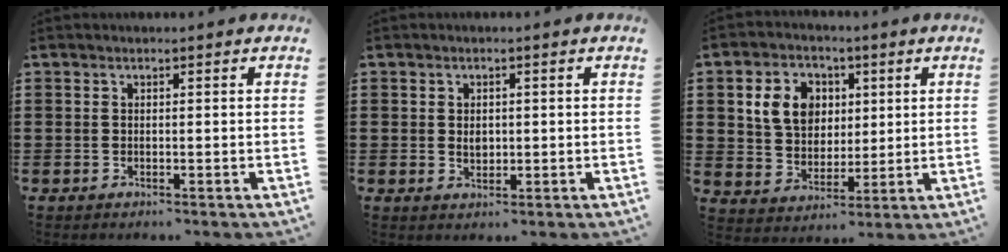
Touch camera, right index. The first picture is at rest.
{"total": 1.8, "force": [0.3, 1.3, 1.2], "torque": [-0.023, 0.008, 0.005]}
{"total": 8.0, "force": [2.4, 6.6, 3.8], "torque": [-0.087, 0.018, 0.042]}